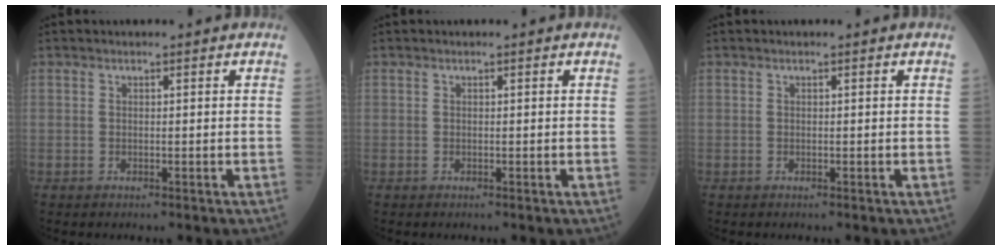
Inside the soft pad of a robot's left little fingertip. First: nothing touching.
{"total": 0.0}
{"total": 0.0}